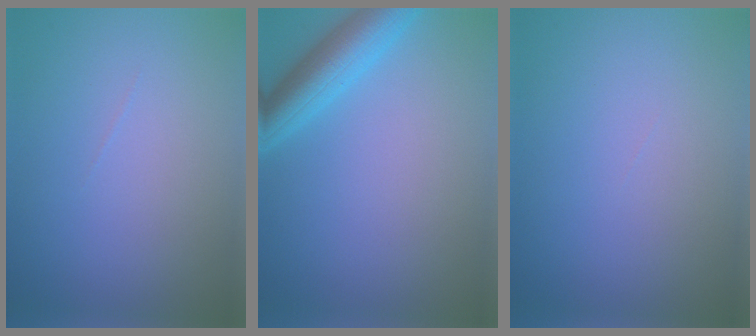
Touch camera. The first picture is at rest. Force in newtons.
{"total": 4.5, "press": 4.5, "slide": 0.2}
{"total": 0.0}